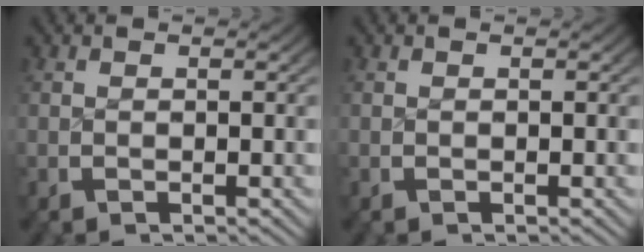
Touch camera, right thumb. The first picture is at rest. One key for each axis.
{"total": 0.0}